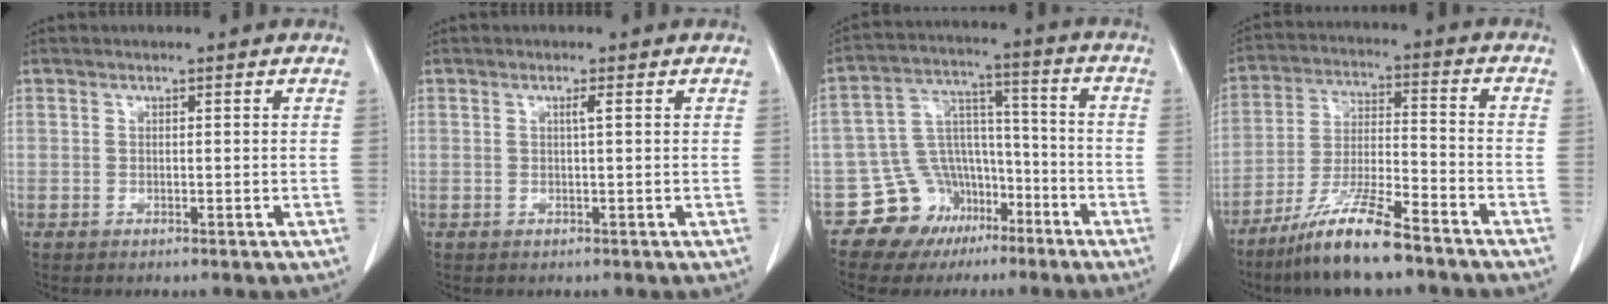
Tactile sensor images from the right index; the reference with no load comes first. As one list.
[{"total": 0.9, "force": [0.3, -0.2, 0.8], "torque": [-0.017, 0.003, 0.006]}, {"total": 11.5, "force": [-6.5, 9.2, 2.2], "torque": [-0.034, 0.072, -0.095]}, {"total": 12.2, "force": [-9.0, 1.1, 8.2], "torque": [-0.161, -0.021, -0.167]}]